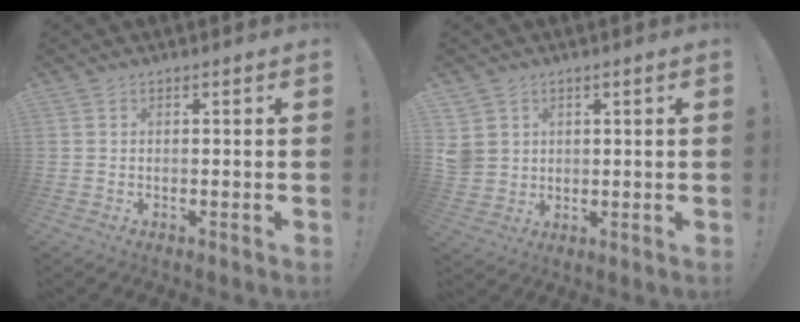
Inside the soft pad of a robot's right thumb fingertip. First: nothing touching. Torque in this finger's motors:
{"motor_torque": [0.59, 0.66, 0.26, 0.17, 0.10]}